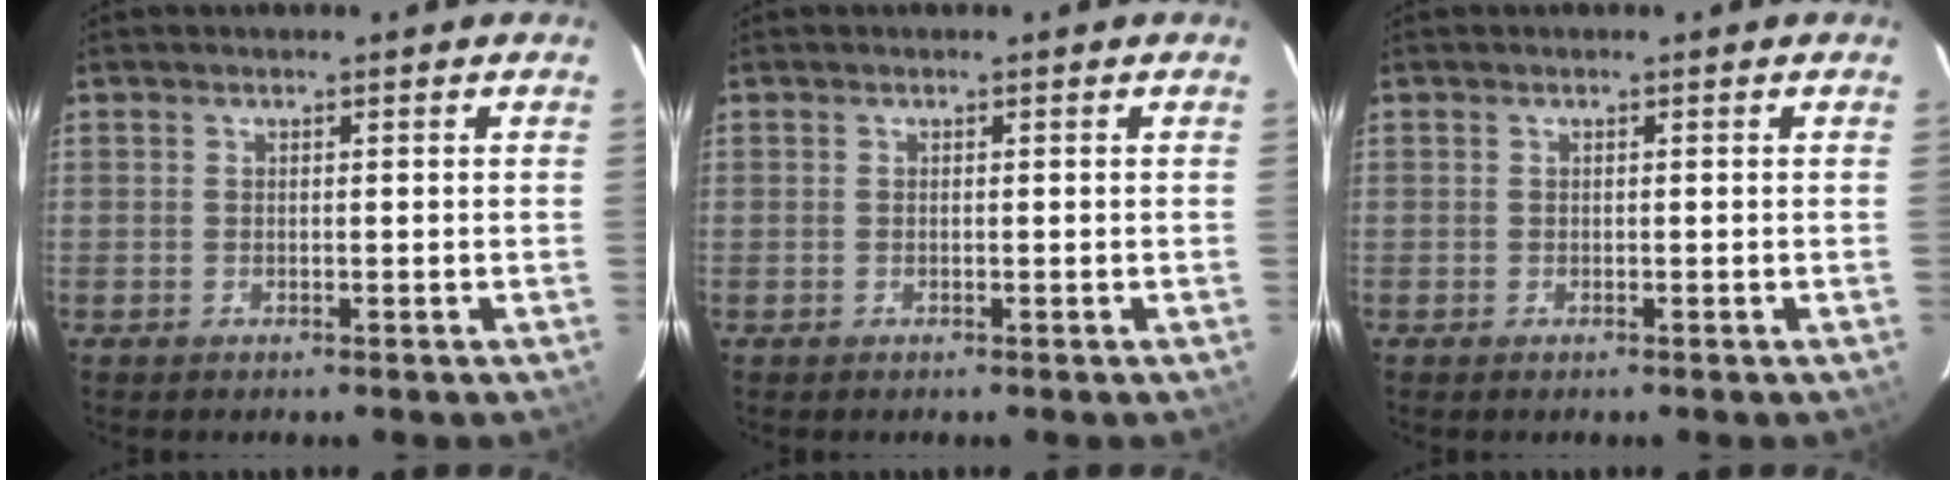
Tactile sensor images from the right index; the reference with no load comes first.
{"total": 0.0}
{"total": 0.0}